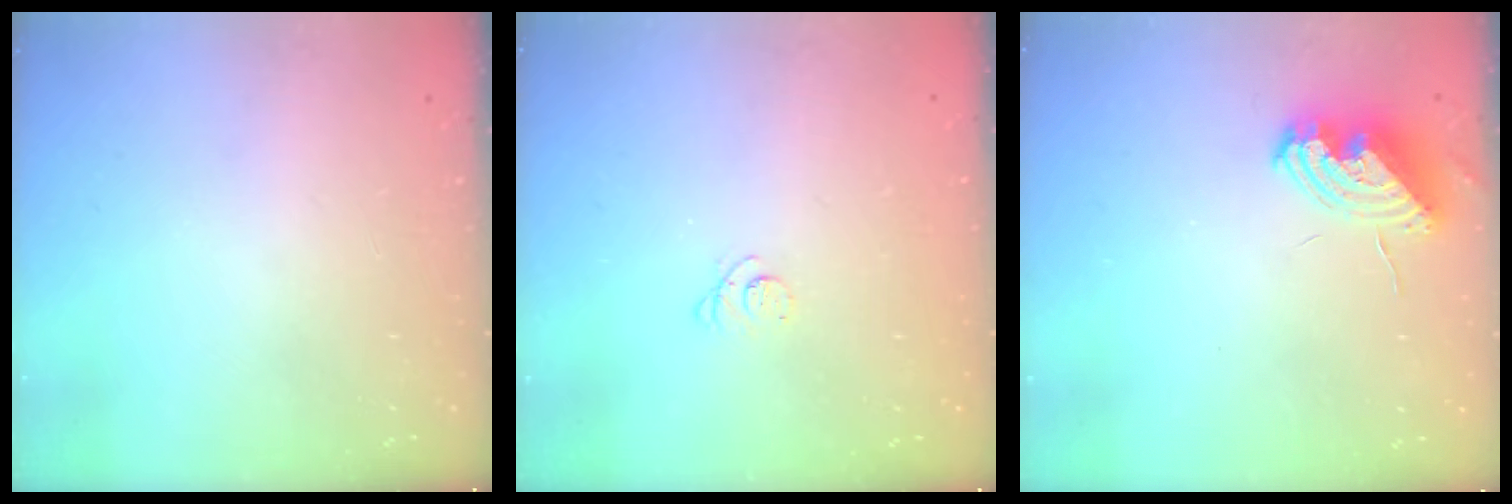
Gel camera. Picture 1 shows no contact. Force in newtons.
{"total": 2.5, "press": 2.5, "slide": 0.3}
{"total": 10.4, "press": 10.4, "slide": 0.8}